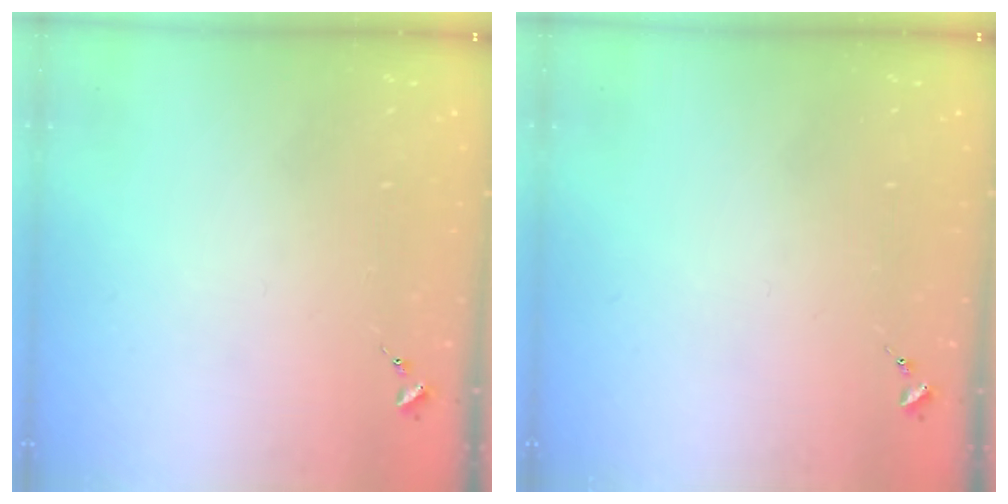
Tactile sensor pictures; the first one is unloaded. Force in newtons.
{"total": 0.0}